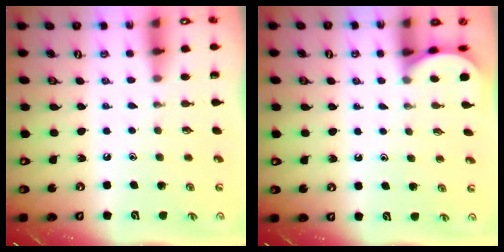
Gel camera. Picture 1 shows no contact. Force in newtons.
{"total": 2.0, "press": 2.0, "slide": 0.2}